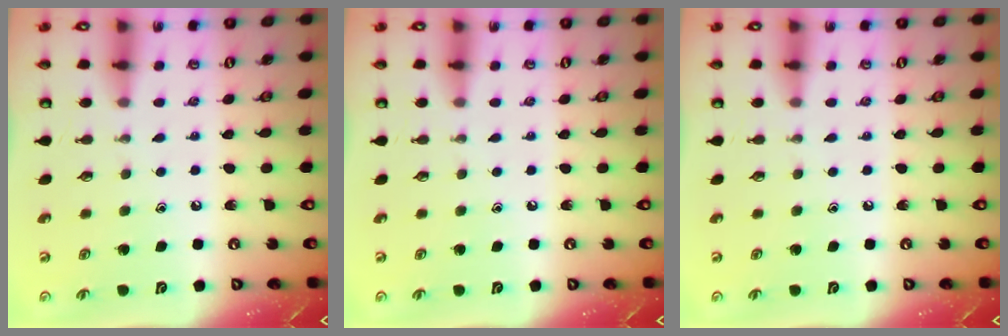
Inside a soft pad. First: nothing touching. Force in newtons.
{"total": 0.0}
{"total": 0.0}